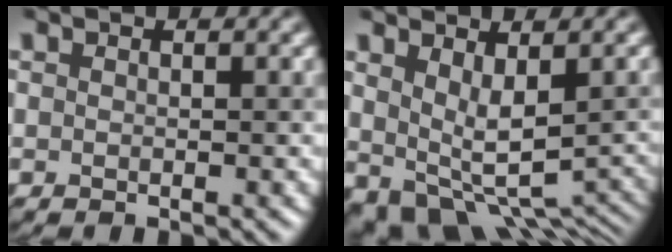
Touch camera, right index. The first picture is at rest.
{"total": 5.7, "force": [0.2, 2.9, 4.9], "torque": [-0.088, -0.030, 0.016]}